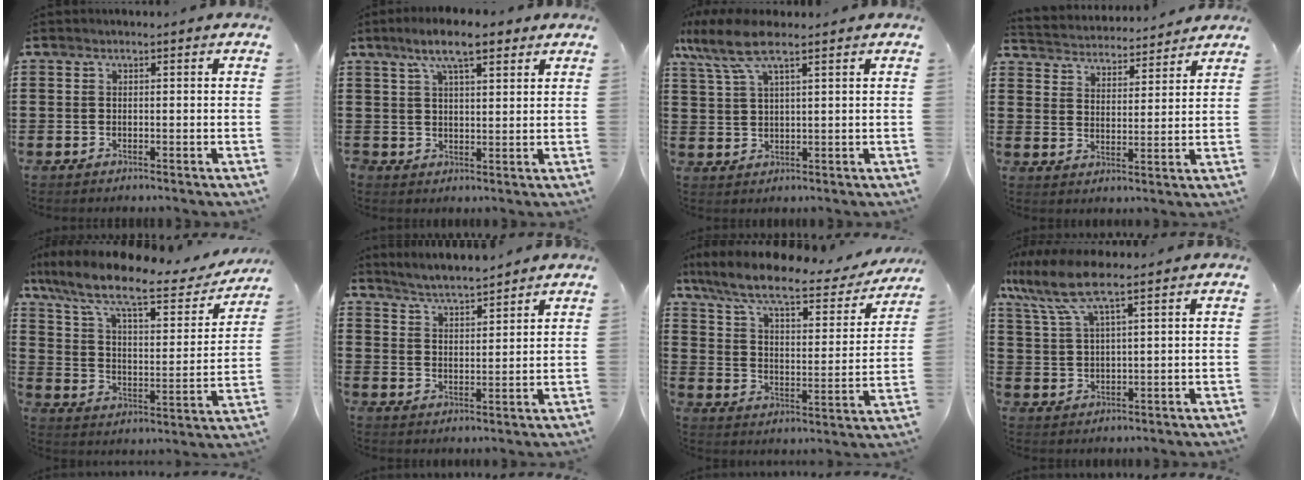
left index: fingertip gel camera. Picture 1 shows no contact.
{"total": 7.4, "force": [4.9, 2.6, 4.9], "torque": [-0.108, 0.007, 0.088]}
{"total": 7.9, "force": [5.0, 2.1, 5.7], "torque": [-0.136, -0.007, 0.085]}
{"total": 3.8, "force": [3.7, 0.1, -0.6], "torque": [-0.013, -0.031, 0.061]}
{"total": 10.7, "force": [8.1, 1.8, 6.7], "torque": [-0.160, -0.046, 0.133]}
{"total": 4.3, "force": [4.2, -0.4, 0.5], "torque": [-0.025, -0.021, 0.074]}
{"total": 8.7, "force": [7.0, 1.3, 5.0], "torque": [-0.124, -0.041, 0.117]}
{"total": 8.9, "force": [6.1, 1.5, 6.3], "torque": [-0.146, -0.016, 0.108]}